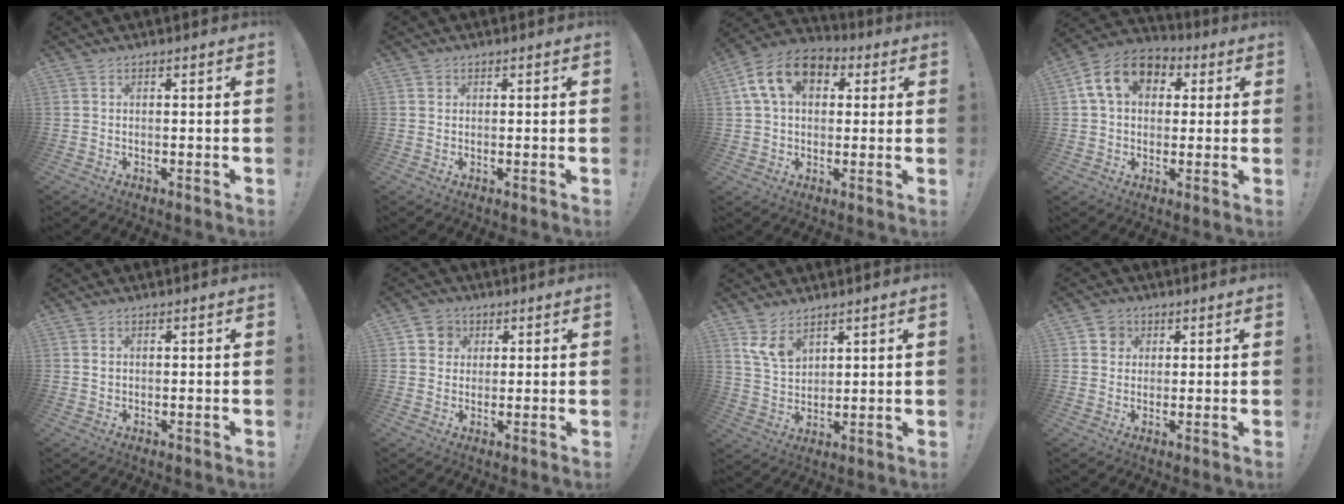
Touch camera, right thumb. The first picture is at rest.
{"total": 1.0, "force": [0.5, 0.9, 0.0], "torque": [0.003, 0.000, 0.010]}
{"total": 14.1, "force": [4.9, 9.7, 9.1], "torque": [-0.143, -0.002, 0.093]}
{"total": 13.5, "force": [4.3, 9.7, 8.3], "torque": [-0.128, 0.004, 0.086]}
{"total": 0.8, "force": [0.2, 0.7, 0.3], "torque": [-0.004, 0.001, 0.004]}
{"total": 5.5, "force": [1.7, 5.1, 1.3], "torque": [-0.021, -0.001, 0.033]}
{"total": 8.2, "force": [5.4, 4.9, 3.8], "torque": [-0.074, -0.025, 0.108]}
{"total": 4.6, "force": [1.6, 4.2, 1.1], "torque": [-0.013, -0.001, 0.030]}